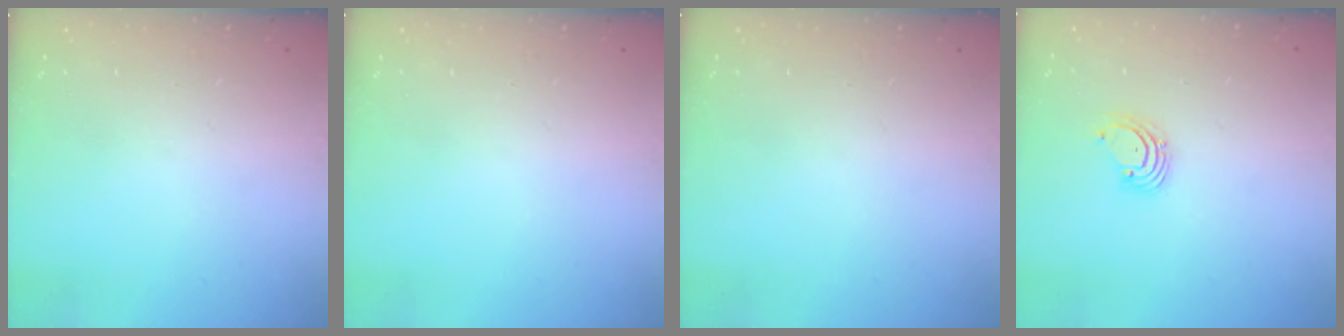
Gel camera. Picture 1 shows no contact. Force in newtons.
{"total": 0.0}
{"total": 0.0}
{"total": 1.8, "press": 1.8, "slide": 0.2}